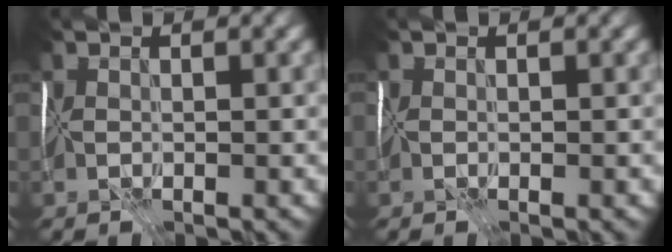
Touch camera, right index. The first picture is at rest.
{"total": 0.5, "force": [-0.2, 0.0, 0.5], "torque": [-0.002, 0.002, -0.003]}